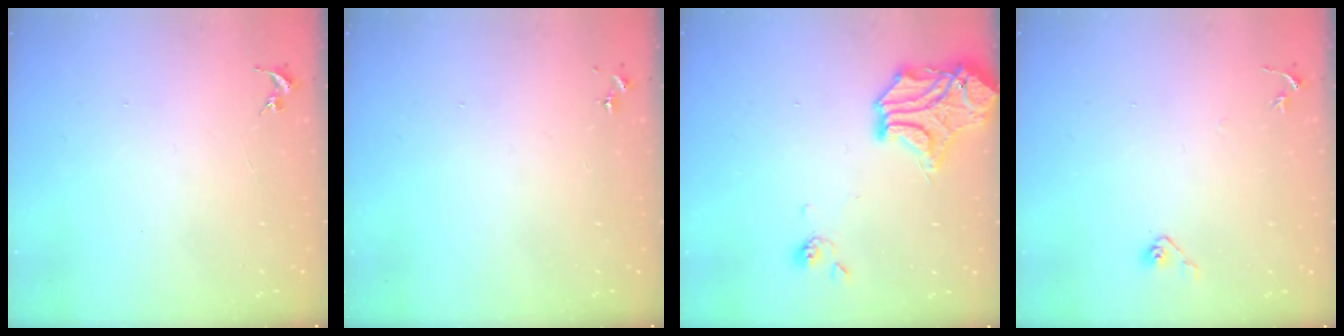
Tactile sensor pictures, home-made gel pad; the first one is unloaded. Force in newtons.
{"total": 0.0}
{"total": 16.4, "press": 16.1, "slide": 3.1}
{"total": 4.5, "press": 4.4, "slide": 0.8}